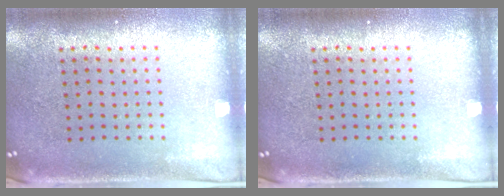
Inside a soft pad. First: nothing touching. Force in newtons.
{"total": 0.0}